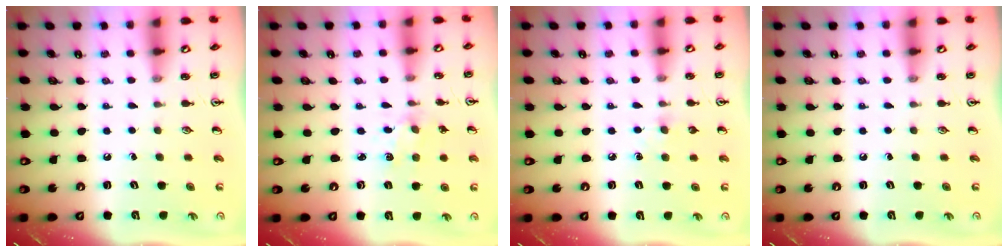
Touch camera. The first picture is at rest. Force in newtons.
{"total": 1.5, "press": 1.4, "slide": 0.5}
{"total": 6.2, "press": 6.1, "slide": 0.7}
{"total": 0.0}